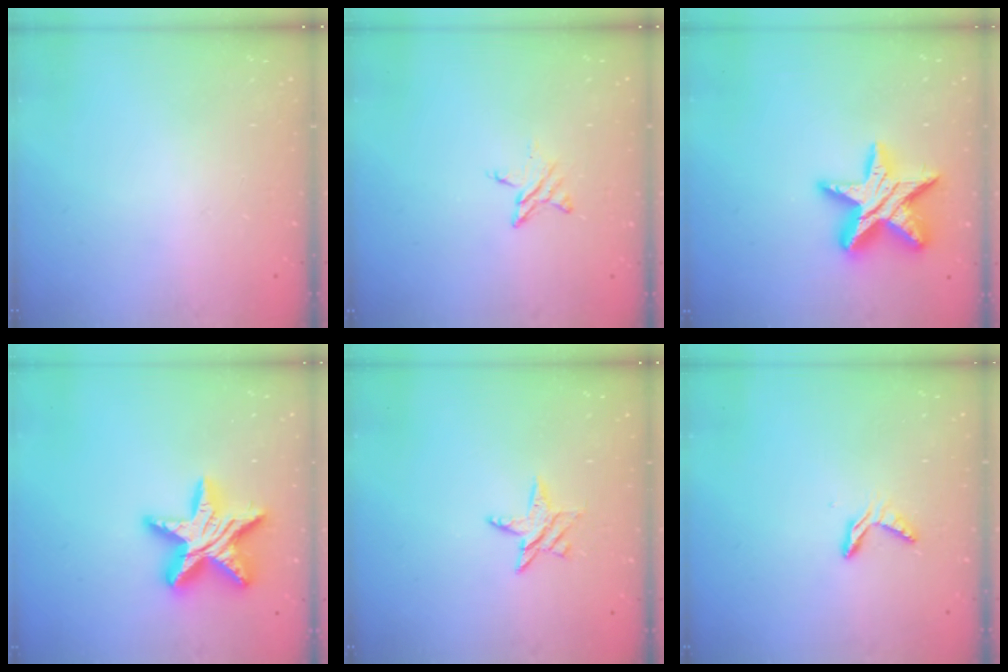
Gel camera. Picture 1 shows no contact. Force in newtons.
{"total": 5.0, "press": 5.0, "slide": 0.6}
{"total": 16.9, "press": 16.9, "slide": 1.3}
{"total": 18.2, "press": 18.2, "slide": 1.3}
{"total": 5.3, "press": 5.2, "slide": 0.6}
{"total": 4.5, "press": 4.5, "slide": 0.3}